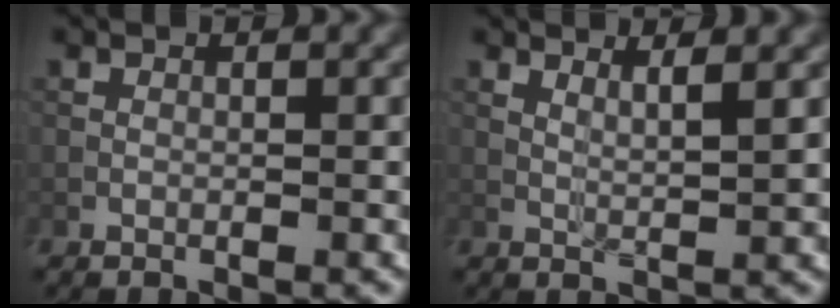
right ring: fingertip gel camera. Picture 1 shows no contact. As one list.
[{"total": 2.1, "force": [1.4, 0.4, 1.6], "torque": [-0.024, -0.002, 0.017]}]